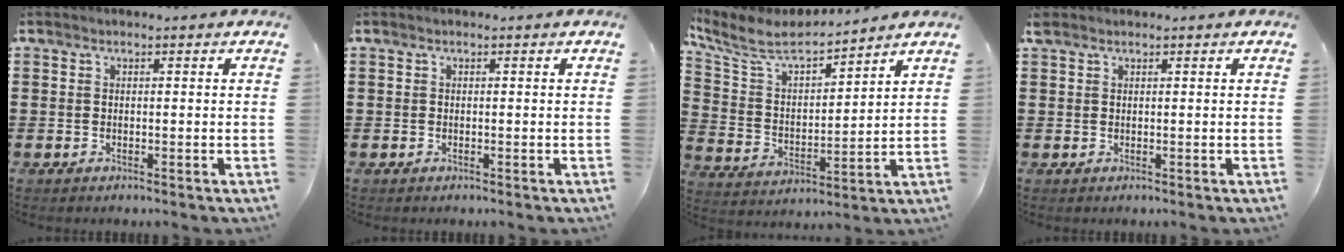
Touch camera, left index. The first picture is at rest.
{"total": 0.0}
{"total": 6.5, "force": [5.9, 1.5, 2.4], "torque": [-0.078, -0.036, 0.097]}
{"total": 0.7, "force": [0.6, 0.3, 0.3], "torque": [-0.007, 0.002, 0.012]}